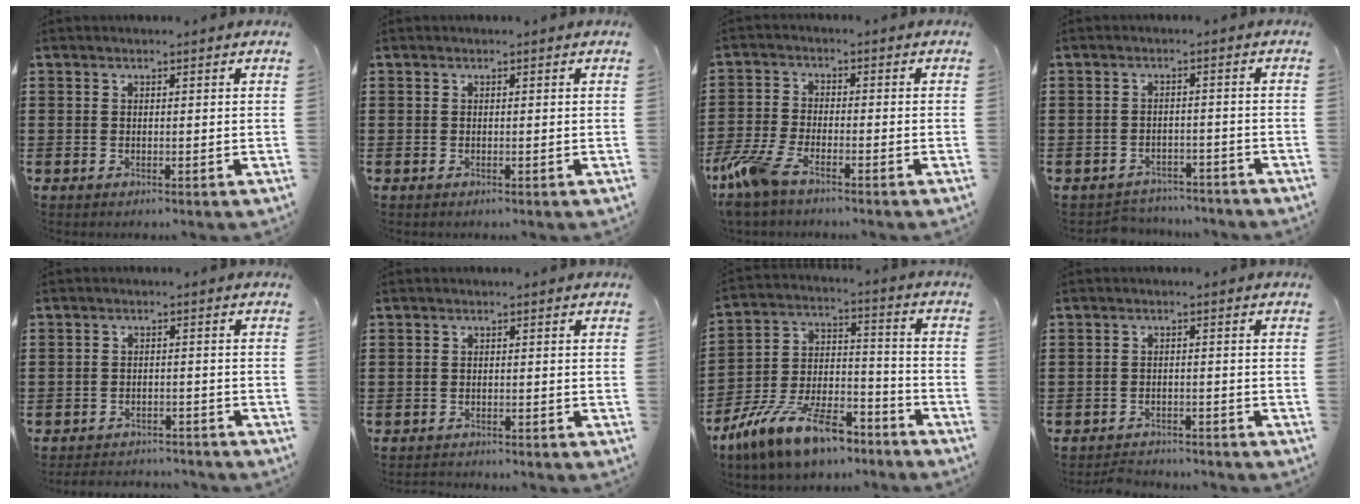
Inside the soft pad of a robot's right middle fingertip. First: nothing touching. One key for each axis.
{"total": 0.0}
{"total": 6.4, "fx": -4.6, "fy": 1.6, "fz": 4.2, "tx": -0.116, "ty": -0.017, "tz": -0.092}
{"total": 2.6, "fx": -2.5, "fy": 0.5, "fz": -0.2, "tx": -0.006, "ty": -0.001, "tz": -0.056}
{"total": 2.7, "fx": -2.7, "fy": 0.4, "fz": -0.3, "tx": -0.003, "ty": 0.000, "tz": -0.060}
{"total": 1.0, "fx": -1.0, "fy": 0.1, "fz": -0.1, "tx": -0.001, "ty": 0.003, "tz": -0.022}
{"total": 13.1, "fx": -10.5, "fy": 3.4, "fz": 7.0, "tx": -0.143, "ty": 0.030, "tz": -0.202}
{"total": 2.1, "fx": -2.1, "fy": 0.3, "fz": -0.1, "tx": -0.006, "ty": 0.000, "tz": -0.046}